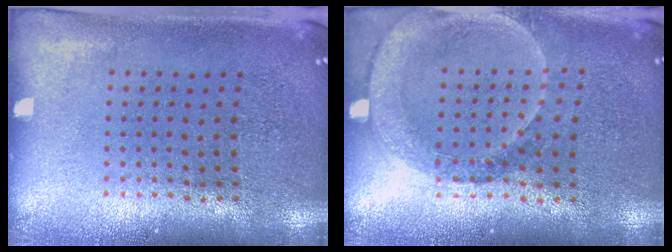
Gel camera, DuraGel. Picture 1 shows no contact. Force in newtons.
{"total": 1.6, "press": 1.5, "slide": 0.6}